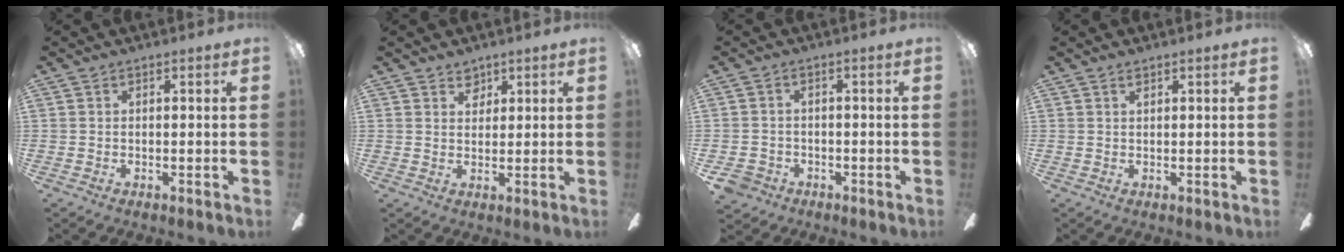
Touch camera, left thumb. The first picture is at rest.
{"total": 3.9, "force": [3.0, 2.3, 0.9], "torque": [-0.002, -0.014, 0.052]}
{"total": 4.0, "force": [-2.5, 3.0, 1.0], "torque": [-0.034, 0.008, -0.049]}
{"total": 1.0, "force": [0.7, 0.4, 0.6], "torque": [-0.013, 0.001, 0.013]}